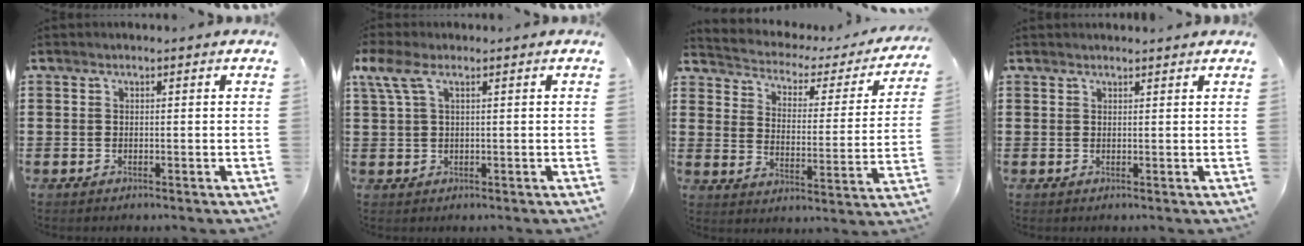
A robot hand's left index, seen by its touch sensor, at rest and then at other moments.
{"total": 3.8, "force": [1.4, 1.4, 3.2], "torque": [-0.082, 0.001, 0.020]}
{"total": 2.2, "force": [1.6, 1.3, 0.7], "torque": [-0.032, -0.020, 0.017]}
{"total": 1.0, "force": [1.0, 0.1, 0.1], "torque": [-0.004, -0.001, 0.019]}